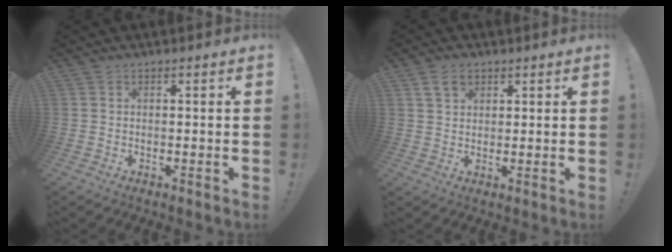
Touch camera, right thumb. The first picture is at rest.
{"total": 4.9, "force": [2.7, 3.3, 2.4], "torque": [-0.033, -0.004, 0.049]}